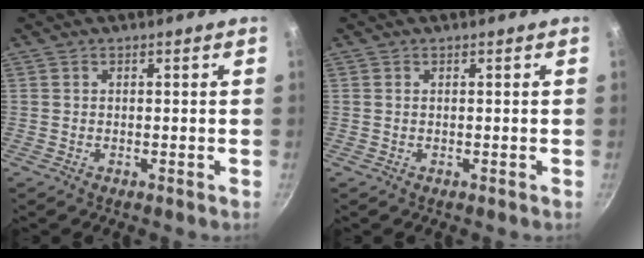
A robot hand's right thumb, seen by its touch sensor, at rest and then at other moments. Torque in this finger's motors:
{"motor_torque": [0.32, -0.47, 0.39, 0.26, 0.09]}